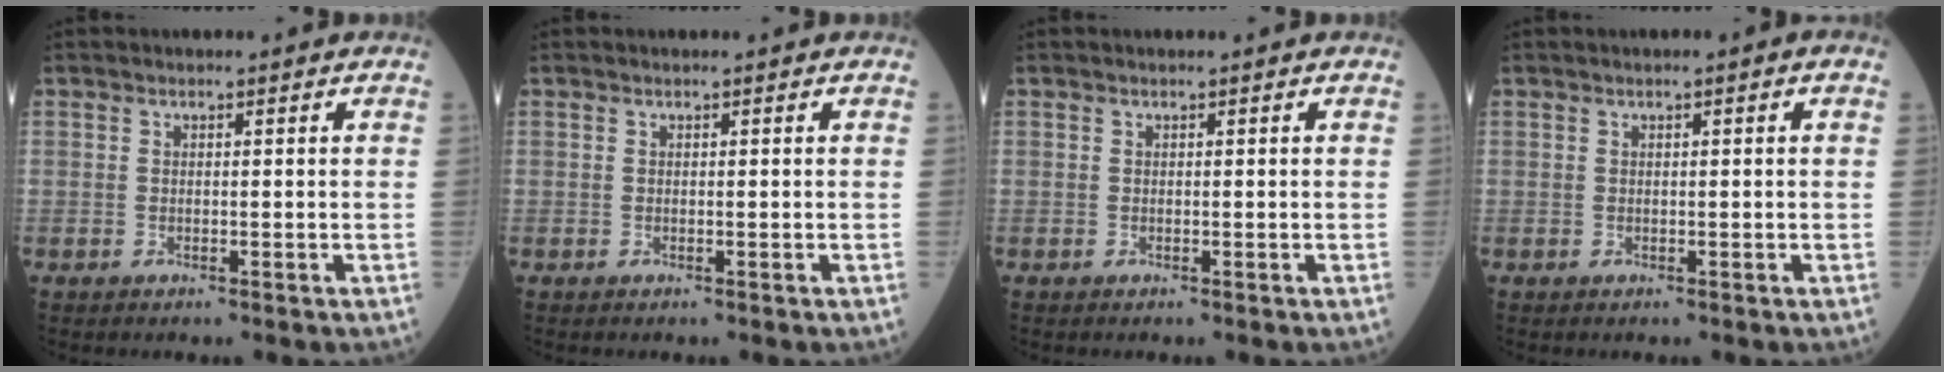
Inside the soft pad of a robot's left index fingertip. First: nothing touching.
{"total": 0.0}
{"total": 0.0}
{"total": 1.0, "force": [0.3, 0.0, 0.9], "torque": [-0.019, 0.004, 0.004]}